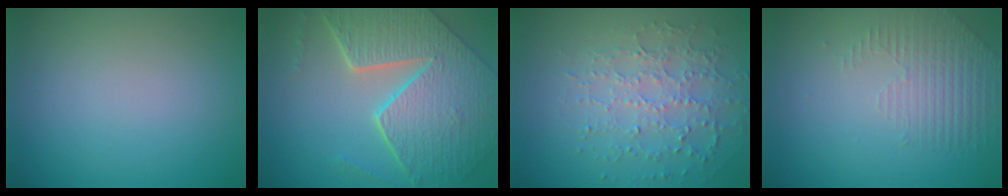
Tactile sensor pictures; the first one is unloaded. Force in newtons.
{"total": 8.7, "press": 6.3, "slide": 6.1}
{"total": 4.5, "press": 3.5, "slide": 2.9}
{"total": 1.5, "press": 0.9, "slide": 1.2}